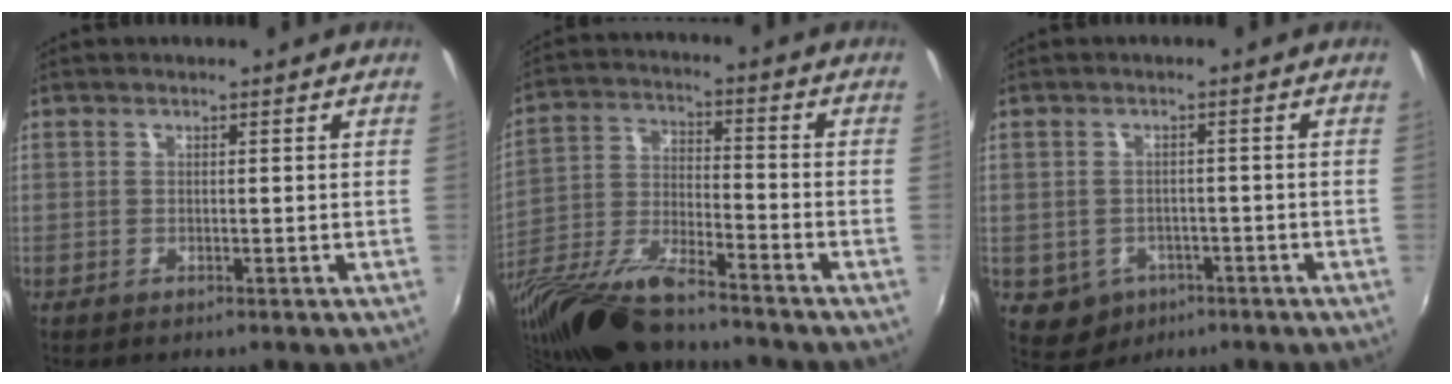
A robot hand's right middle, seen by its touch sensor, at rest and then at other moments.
{"total": 18.3, "force": [-14.4, 3.5, 10.7], "torque": [-0.223, -0.046, -0.270]}
{"total": 6.0, "force": [-2.6, 5.0, 2.0], "torque": [-0.053, -0.004, -0.025]}